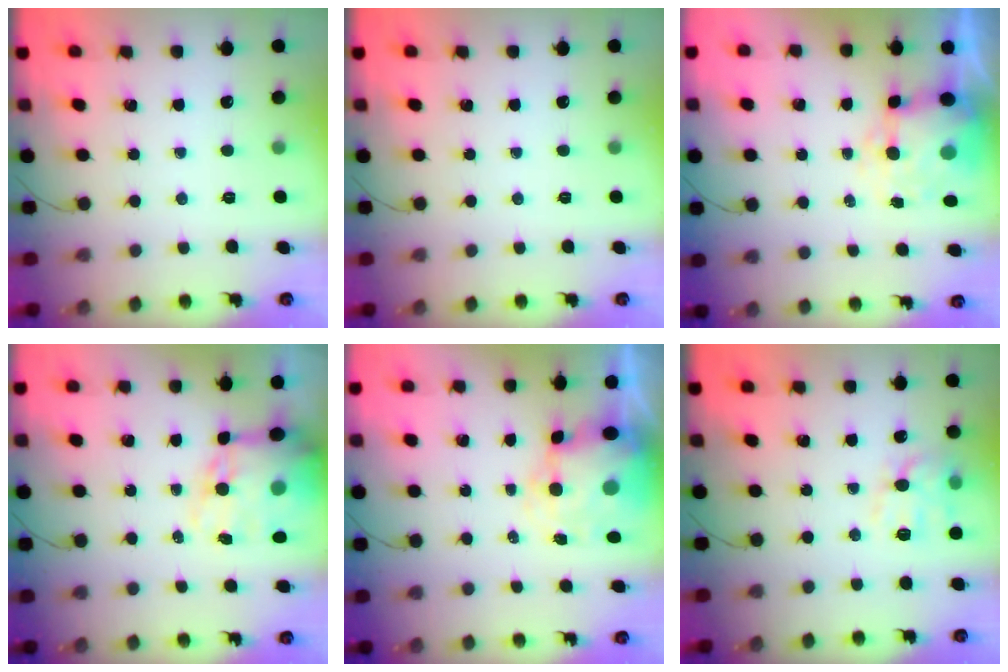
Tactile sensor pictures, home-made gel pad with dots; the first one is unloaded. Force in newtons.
{"total": 0.0}
{"total": 9.2, "press": 9.0, "slide": 1.6}
{"total": 15.6, "press": 15.1, "slide": 3.8}
{"total": 7.7, "press": 7.4, "slide": 2.1}
{"total": 12.0, "press": 12.0, "slide": 0.1}